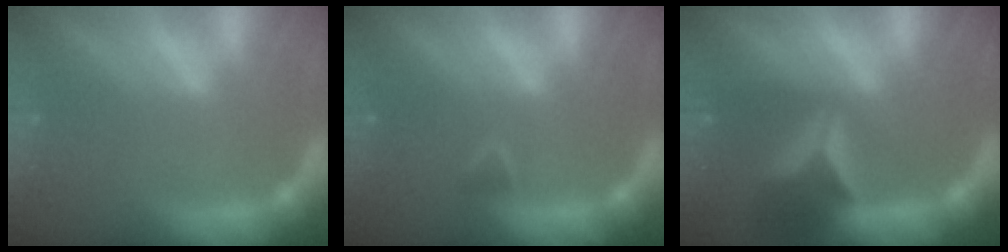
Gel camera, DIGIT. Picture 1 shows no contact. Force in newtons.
{"total": 1.4}
{"total": 6.4}